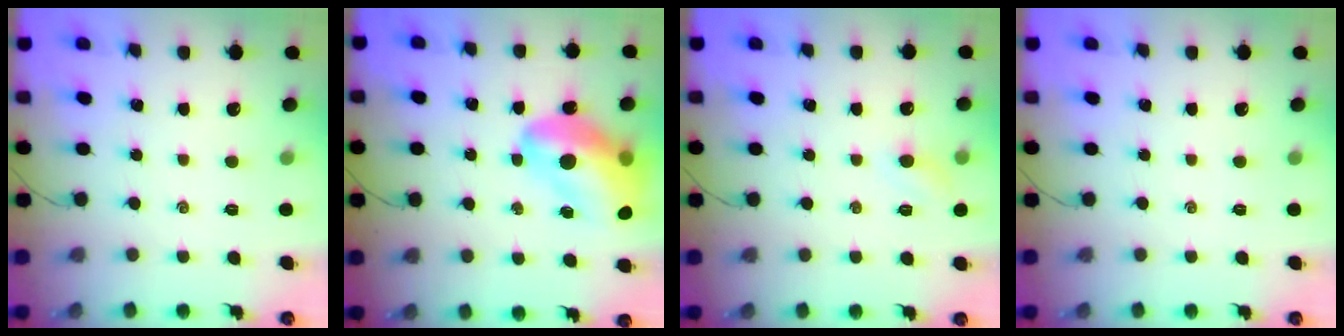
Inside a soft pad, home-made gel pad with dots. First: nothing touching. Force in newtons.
{"total": 18.4, "press": 17.6, "slide": 5.4}
{"total": 4.5, "press": 4.3, "slide": 1.2}
{"total": 0.0}